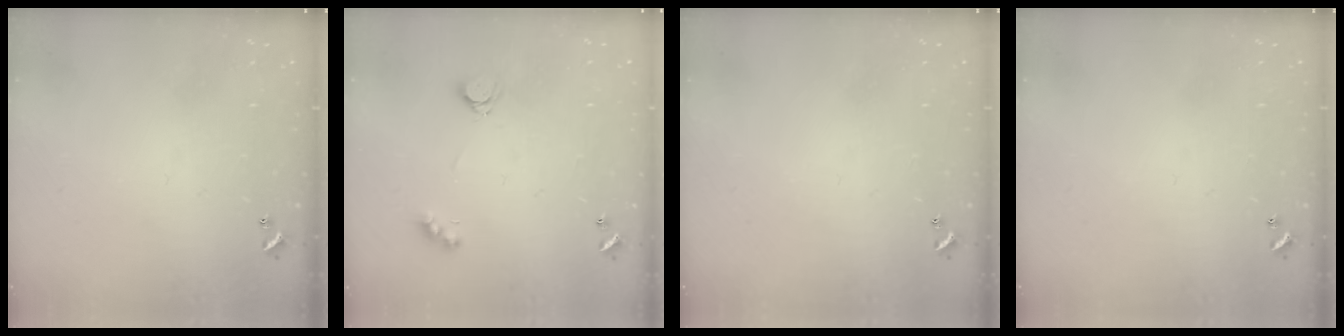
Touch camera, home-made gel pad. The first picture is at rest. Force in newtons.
{"total": 2.8, "press": 2.8, "slide": 0.5}
{"total": 0.0}
{"total": 0.0}